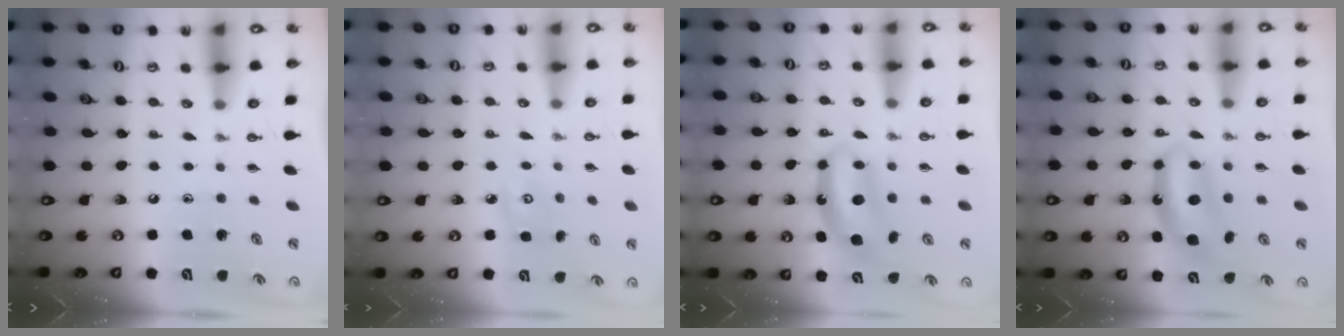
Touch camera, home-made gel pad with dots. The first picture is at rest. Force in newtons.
{"total": 4.0, "press": 4.0, "slide": 0.5}
{"total": 6.8, "press": 6.8, "slide": 0.2}
{"total": 6.8, "press": 6.8, "slide": 0.2}